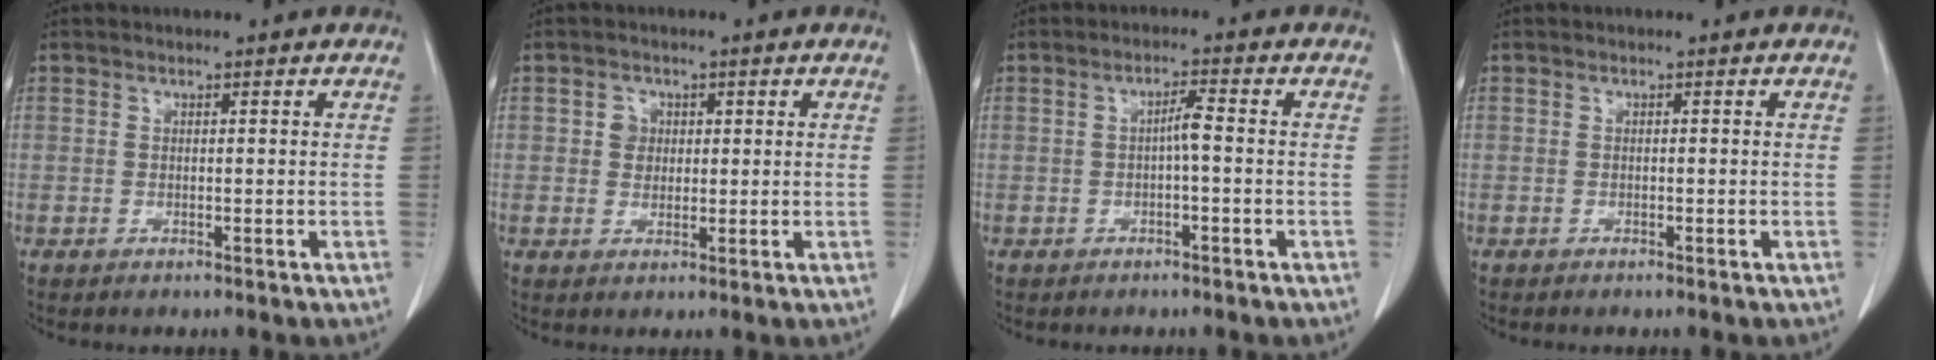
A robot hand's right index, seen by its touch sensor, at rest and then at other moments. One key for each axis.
{"total": 3.2, "fx": 0.7, "fy": 2.8, "fz": 1.4, "tx": -0.023, "ty": 0.011, "tz": 0.016}
{"total": 2.8, "fx": -0.2, "fy": 0.6, "fz": 2.8, "tx": -0.054, "ty": 0.009, "tz": -0.001}
{"total": 0.0}